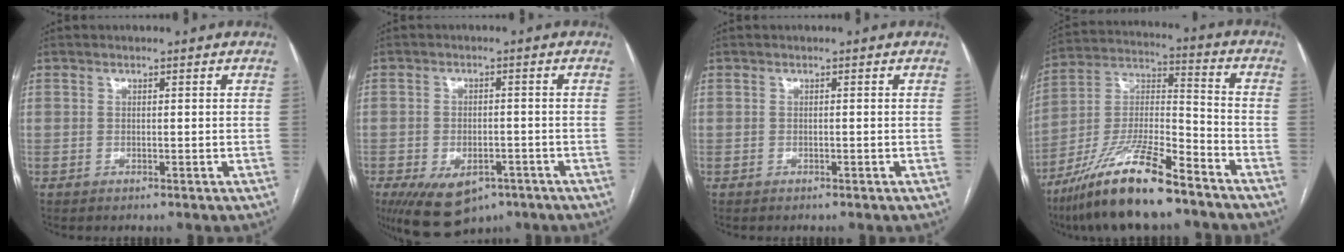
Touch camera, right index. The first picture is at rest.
{"total": 10.8, "force": [-6.0, 6.5, 6.1], "torque": [-0.121, -0.003, -0.081]}
{"total": 0.0}
{"total": 17.1, "force": [-12.2, 2.5, 11.7], "torque": [-0.239, -0.015, -0.221]}